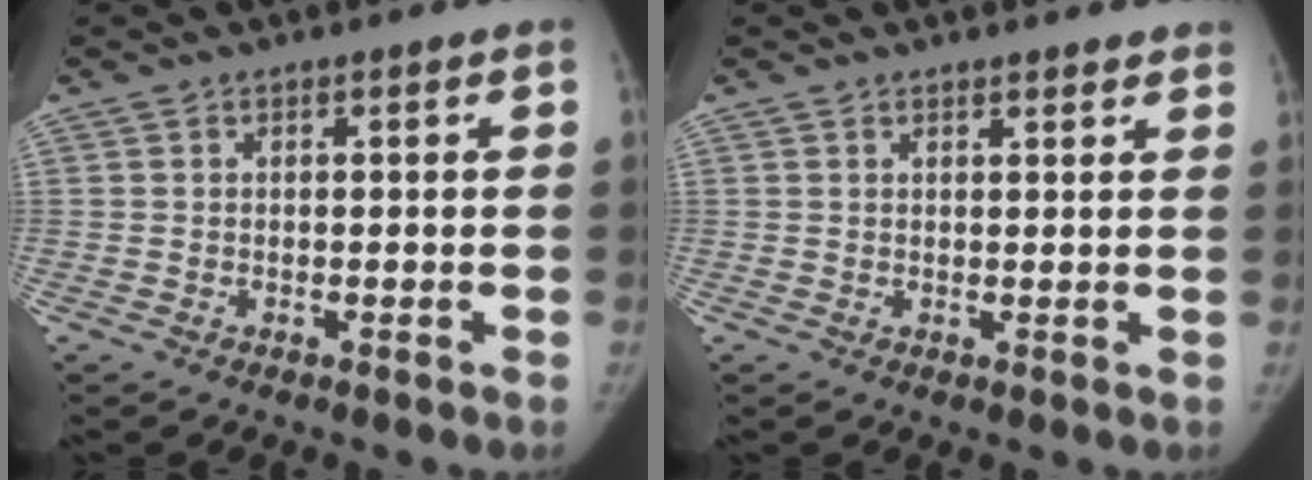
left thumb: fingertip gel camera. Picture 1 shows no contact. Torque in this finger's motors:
{"motor_torque": [-0.55, -0.15, -0.57, 0.31, -0.01]}